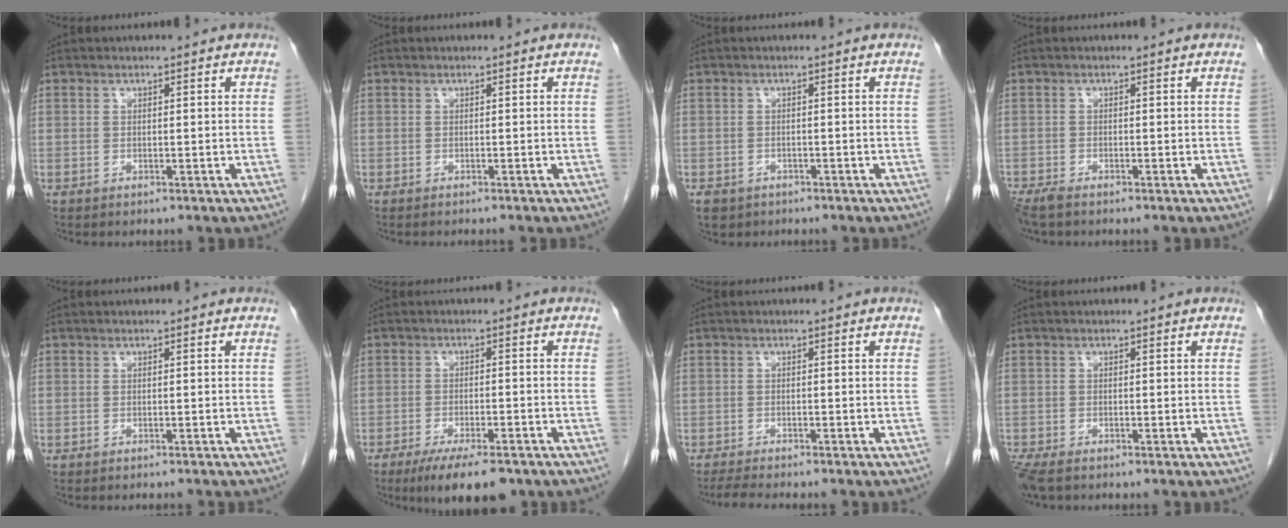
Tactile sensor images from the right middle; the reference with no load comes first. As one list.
[{"total": 1.5, "force": [-1.4, 0.0, 0.6], "torque": [-0.005, 0.000, -0.016]}, {"total": 3.5, "force": [-2.5, 2.3, 0.8], "torque": [-0.014, 0.001, -0.035]}, {"total": 3.0, "force": [-2.4, 0.6, 1.6], "torque": [-0.034, -0.009, -0.044]}, {"total": 2.4, "force": [-2.3, 0.3, 0.7], "torque": [-0.008, -0.004, -0.026]}, {"total": 9.4, "force": [-6.7, 2.2, 6.2], "torque": [-0.096, -0.018, -0.102]}, {"total": 5.1, "force": [-4.5, 0.4, 2.5], "torque": [-0.042, -0.016, -0.069]}, {"total": 3.8, "force": [-2.9, 1.2, 2.1], "torque": [-0.049, -0.013, -0.050]}]